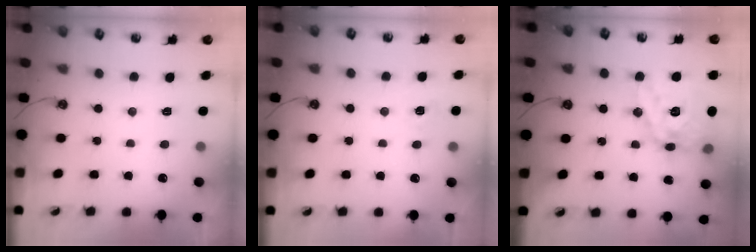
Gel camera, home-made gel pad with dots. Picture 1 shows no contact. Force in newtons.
{"total": 4.2, "press": 4.2, "slide": 0.6}
{"total": 18.3, "press": 18.2, "slide": 1.7}